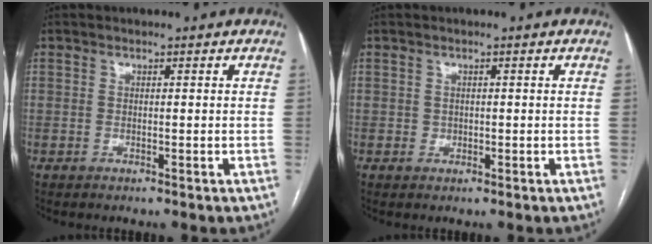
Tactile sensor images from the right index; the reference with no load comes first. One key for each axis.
{"total": 0.8, "fx": 0.0, "fy": 0.8, "fz": 0.3, "tx": -0.003, "ty": 0.002, "tz": 0.002}